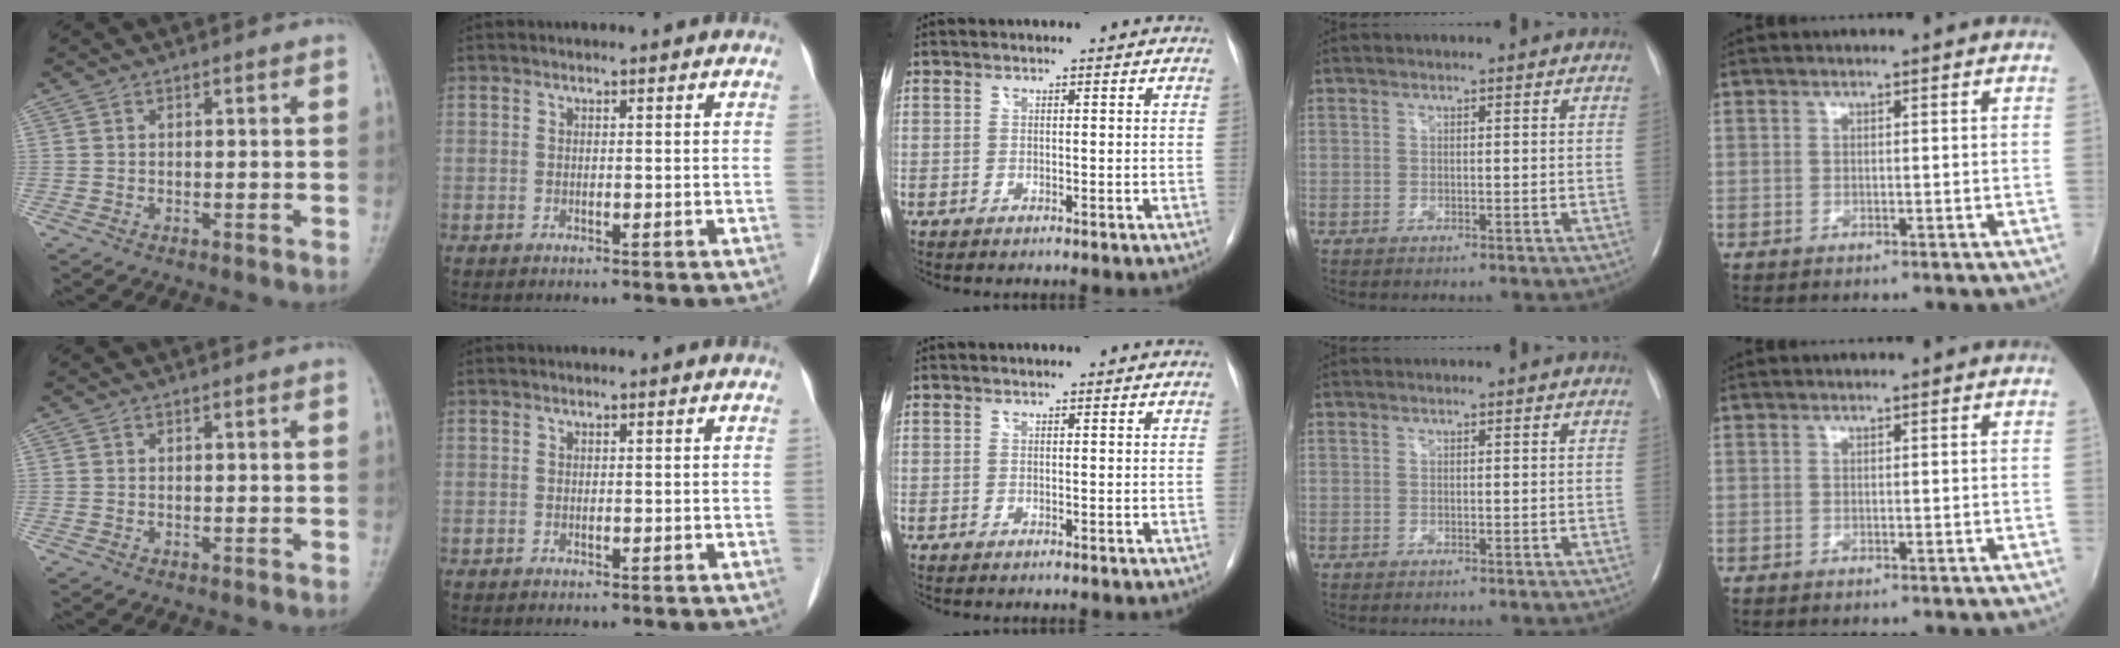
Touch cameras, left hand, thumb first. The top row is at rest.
{}